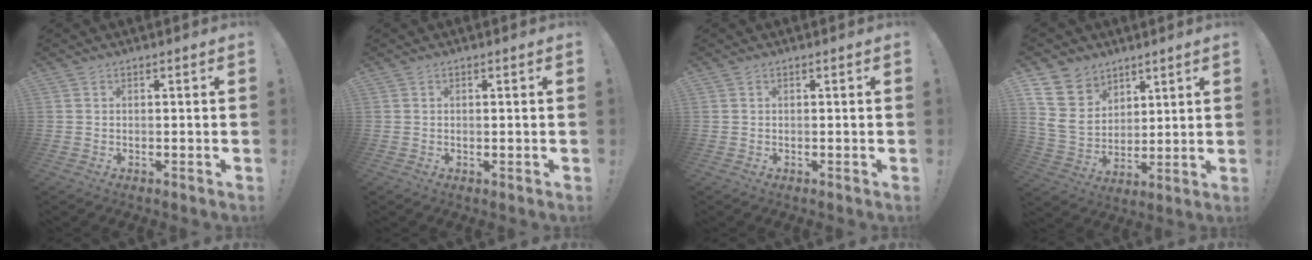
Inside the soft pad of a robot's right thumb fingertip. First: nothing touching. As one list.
[{"total": 0.0}, {"total": 0.0}, {"total": 14.4, "force": [6.9, 11.3, 5.6], "torque": [-0.107, -0.046, 0.140]}]